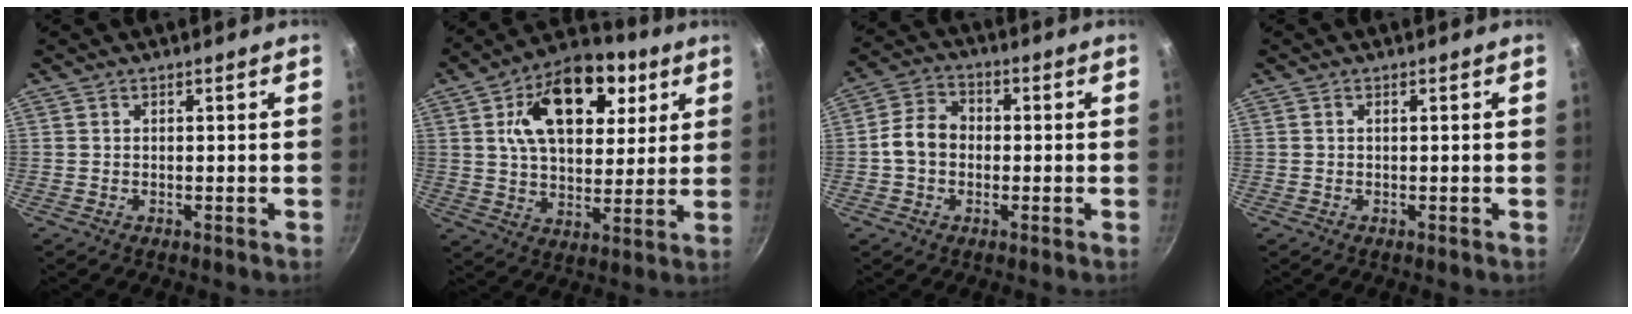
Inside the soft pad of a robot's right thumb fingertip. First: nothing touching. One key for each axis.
{"total": 19.9, "fx": 7.2, "fy": 11.8, "fz": 14.4, "tx": -0.188, "ty": -0.004, "tz": 0.111}
{"total": 7.5, "fx": -0.7, "fy": 6.0, "fz": 4.5, "tx": -0.070, "ty": 0.026, "tz": -0.023}
{"total": 0.0}